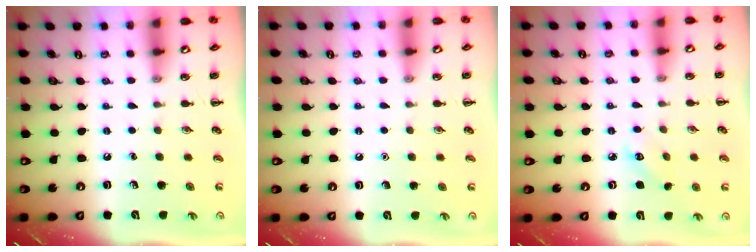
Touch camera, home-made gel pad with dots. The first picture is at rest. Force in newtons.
{"total": 1.5, "press": 1.5, "slide": 0.1}
{"total": 3.3, "press": 3.2, "slide": 0.8}